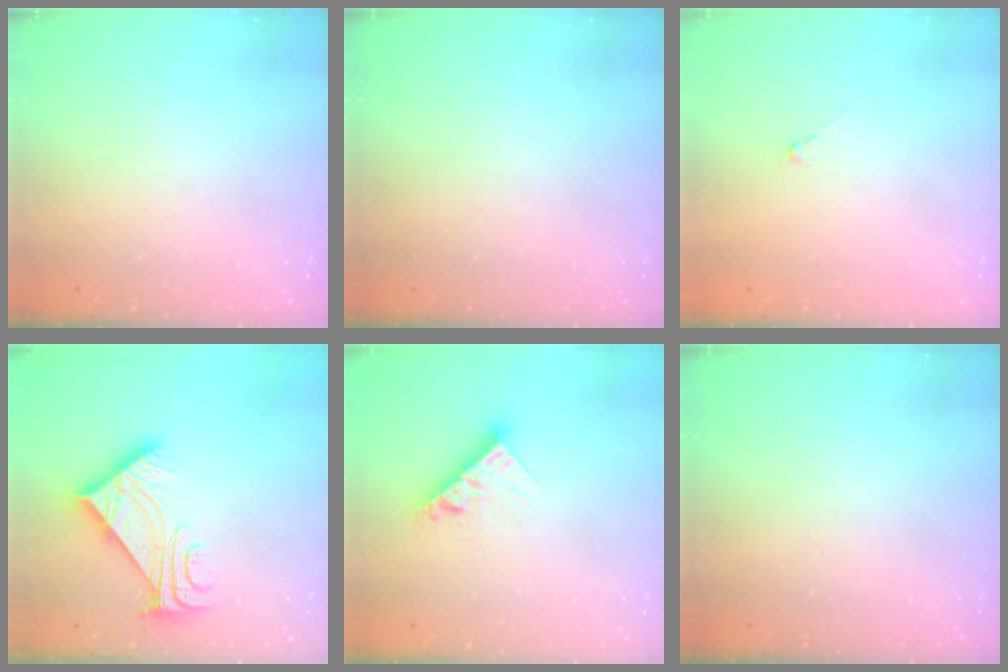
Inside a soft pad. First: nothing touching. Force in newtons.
{"total": 0.0}
{"total": 0.8, "press": 0.7, "slide": 0.5}
{"total": 7.6, "press": 7.6, "slide": 0.7}
{"total": 8.7, "press": 8.7, "slide": 0.8}
{"total": 0.0}